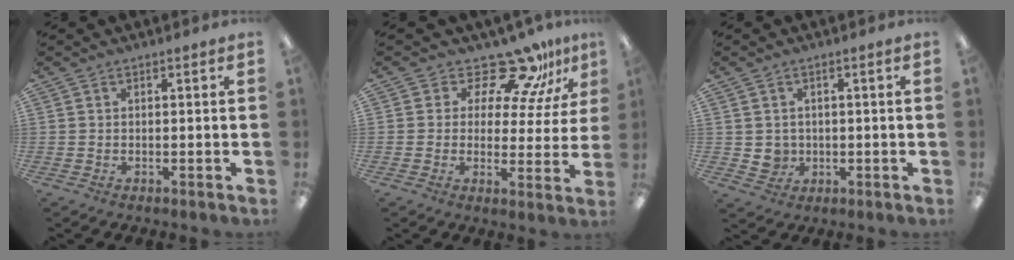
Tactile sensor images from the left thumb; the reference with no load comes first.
{"total": 14.0, "force": [11.6, 5.2, 5.8], "torque": [-0.092, -0.089, 0.205]}
{"total": 3.5, "force": [0.5, 3.4, 0.9], "torque": [-0.013, 0.003, 0.010]}